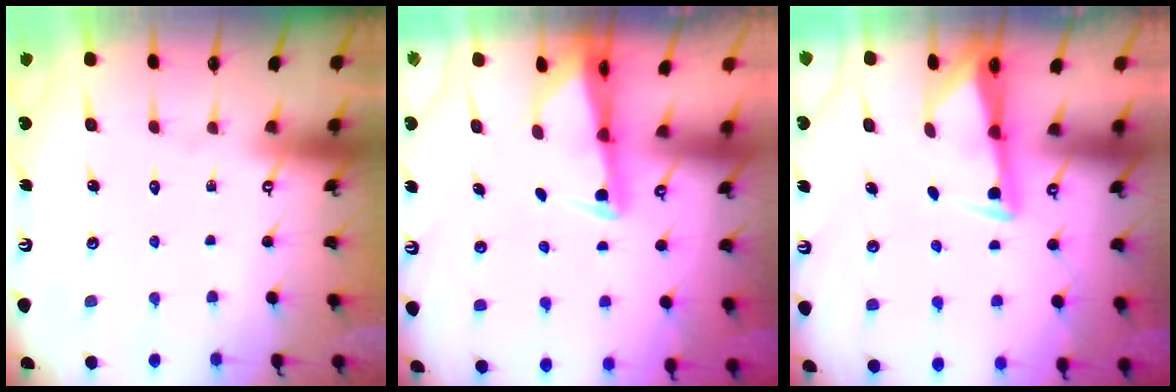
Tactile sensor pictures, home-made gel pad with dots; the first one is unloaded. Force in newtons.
{"total": 2.6, "press": 2.6, "slide": 0.5}
{"total": 2.9, "press": 2.9, "slide": 0.4}